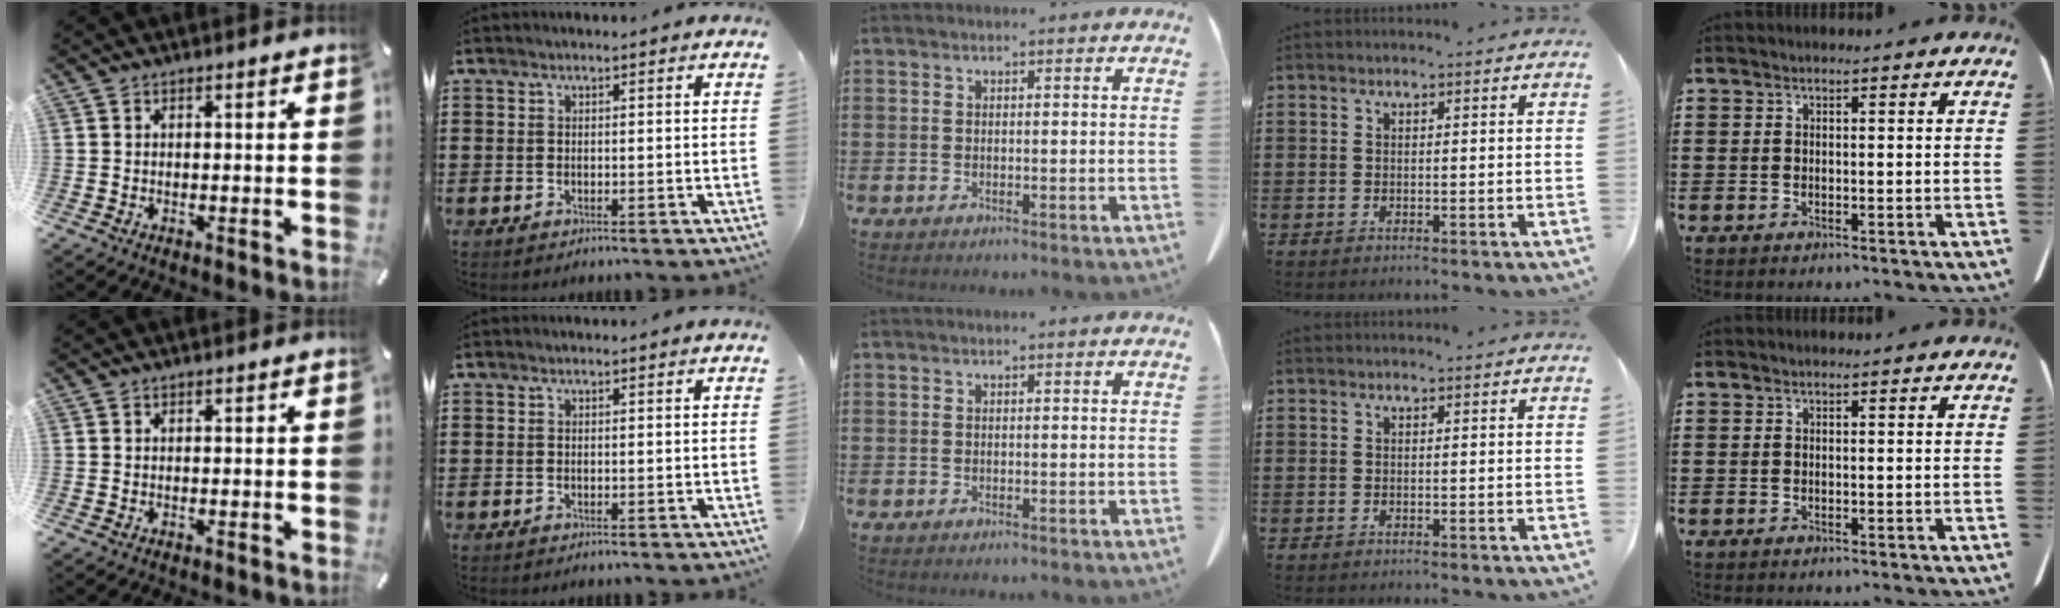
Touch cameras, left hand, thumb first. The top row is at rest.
{}